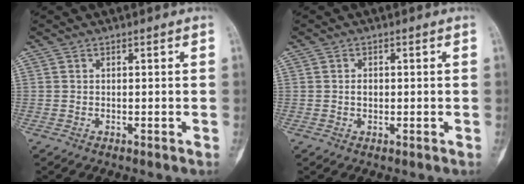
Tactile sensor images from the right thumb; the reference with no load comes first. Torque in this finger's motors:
{"motor_torque": [0.50, 0.27, 0.07, -0.04, 0.02]}